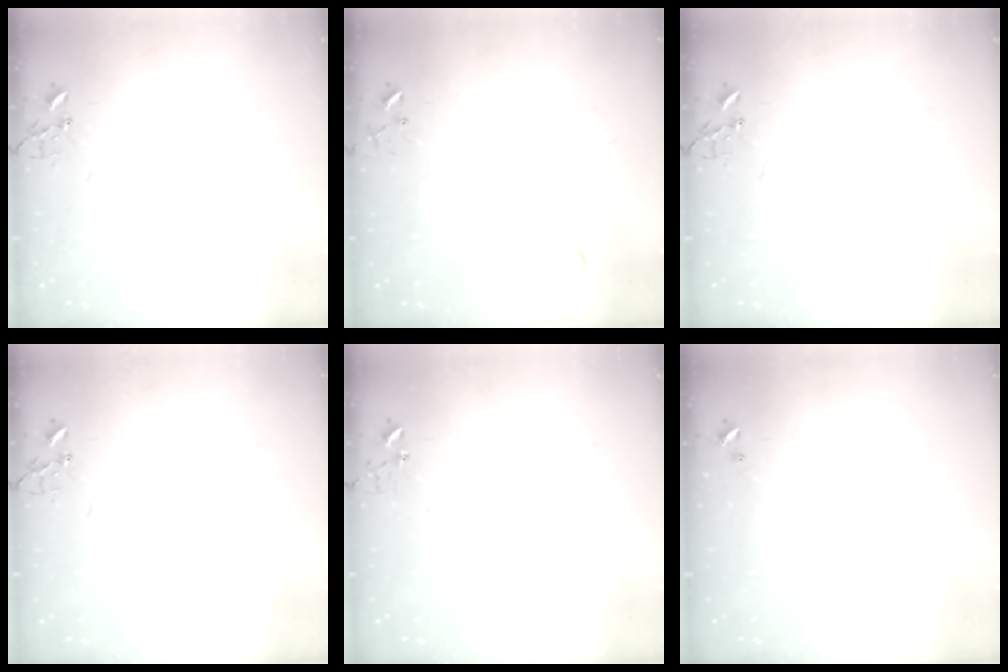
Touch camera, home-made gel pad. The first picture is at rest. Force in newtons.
{"total": 3.7, "press": 3.6, "slide": 0.6}
{"total": 0.0}
{"total": 0.0}
{"total": 3.4, "press": 3.4, "slide": 0.3}
{"total": 0.0}